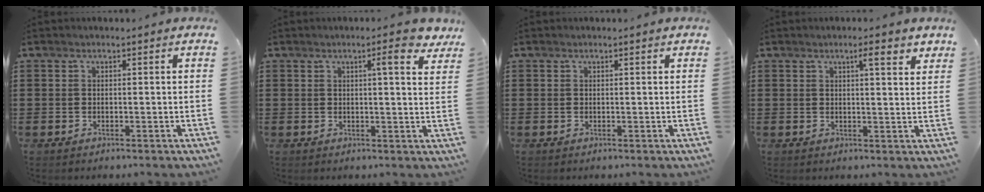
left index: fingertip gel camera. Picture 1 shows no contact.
{"total": 4.5, "force": [3.1, 0.3, 3.2], "torque": [-0.039, -0.023, 0.045]}
{"total": 0.0}
{"total": 3.4, "force": [2.2, 0.4, 2.6], "torque": [-0.040, -0.003, 0.034]}